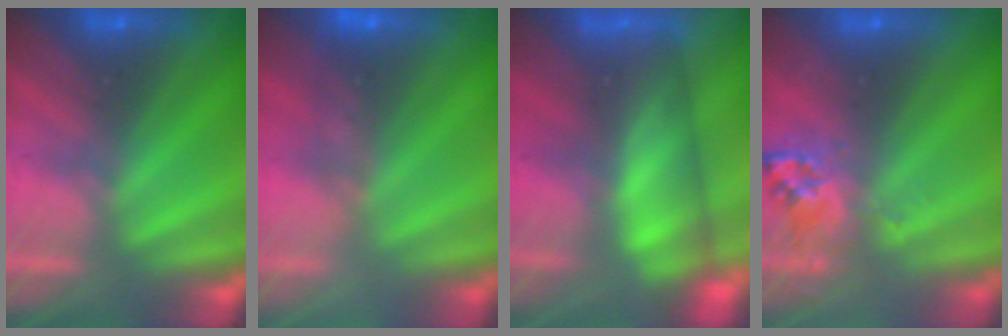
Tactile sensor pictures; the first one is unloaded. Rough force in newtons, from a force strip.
{"total": 3.8}
{"total": 4.6}
{"total": 2.7}